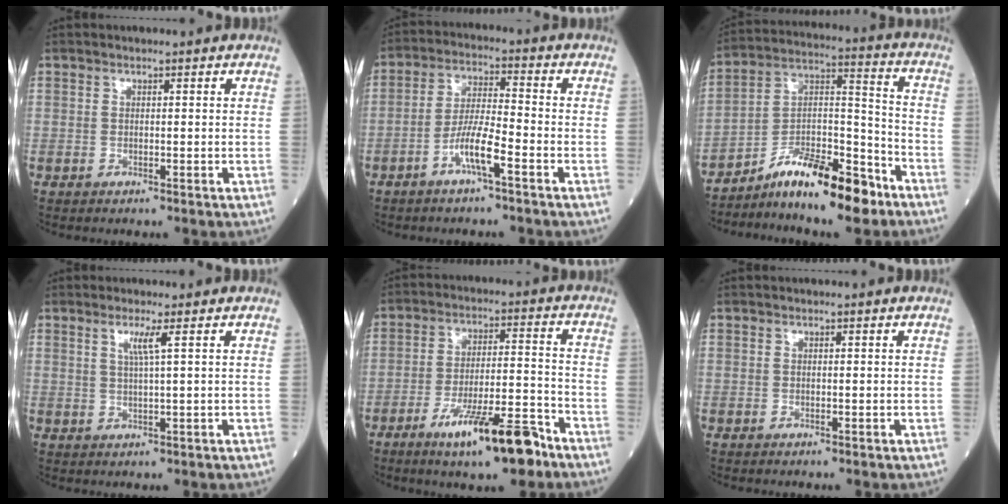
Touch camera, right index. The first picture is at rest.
{"total": 6.5, "force": [-3.4, 0.6, 5.5], "torque": [-0.108, 0.007, -0.068]}
{"total": 13.3, "force": [-9.8, 2.8, 8.5], "torque": [-0.142, 0.026, -0.167]}
{"total": 2.7, "force": [1.2, -0.7, 2.3], "torque": [-0.048, -0.004, 0.024]}
{"total": 12.3, "force": [-8.0, 1.8, 9.1], "torque": [-0.150, -0.007, -0.131]}
{"total": 0.0}